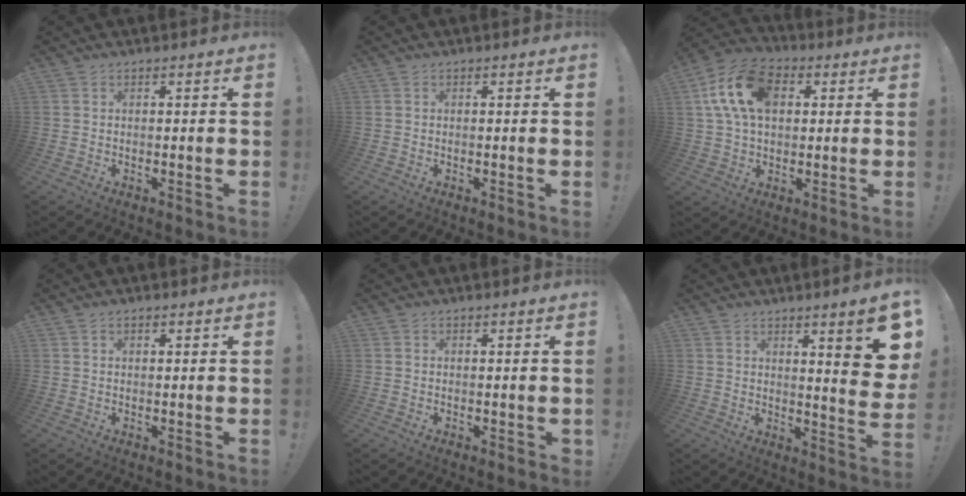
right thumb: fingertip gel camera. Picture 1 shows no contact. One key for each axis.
{"total": 0.0}
{"total": 16.9, "fx": 4.5, "fy": 11.3, "fz": 11.7, "tx": -0.207, "ty": 0.006, "tz": 0.081}
{"total": 0.8, "fx": 0.6, "fy": 0.5, "fz": 0.3, "tx": 0.000, "ty": -0.002, "tz": 0.010}
{"total": 0.6, "fx": 0.3, "fy": 0.5, "fz": 0.3, "tx": 0.002, "ty": 0.000, "tz": 0.004}
{"total": 10.2, "fx": 4.5, "fy": 0.2, "fz": 9.1, "tx": -0.110, "ty": -0.052, "tz": 0.064}